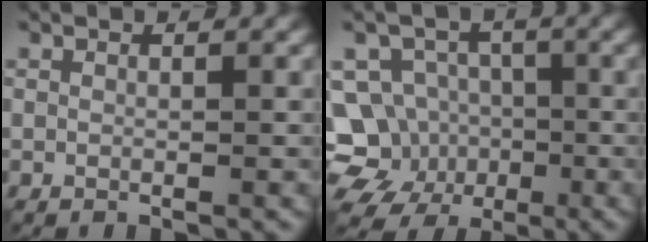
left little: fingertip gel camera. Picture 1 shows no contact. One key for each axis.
{"total": 11.0, "fx": -3.8, "fy": 9.9, "fz": 2.7, "tx": -0.056, "ty": -0.006, "tz": -0.084}